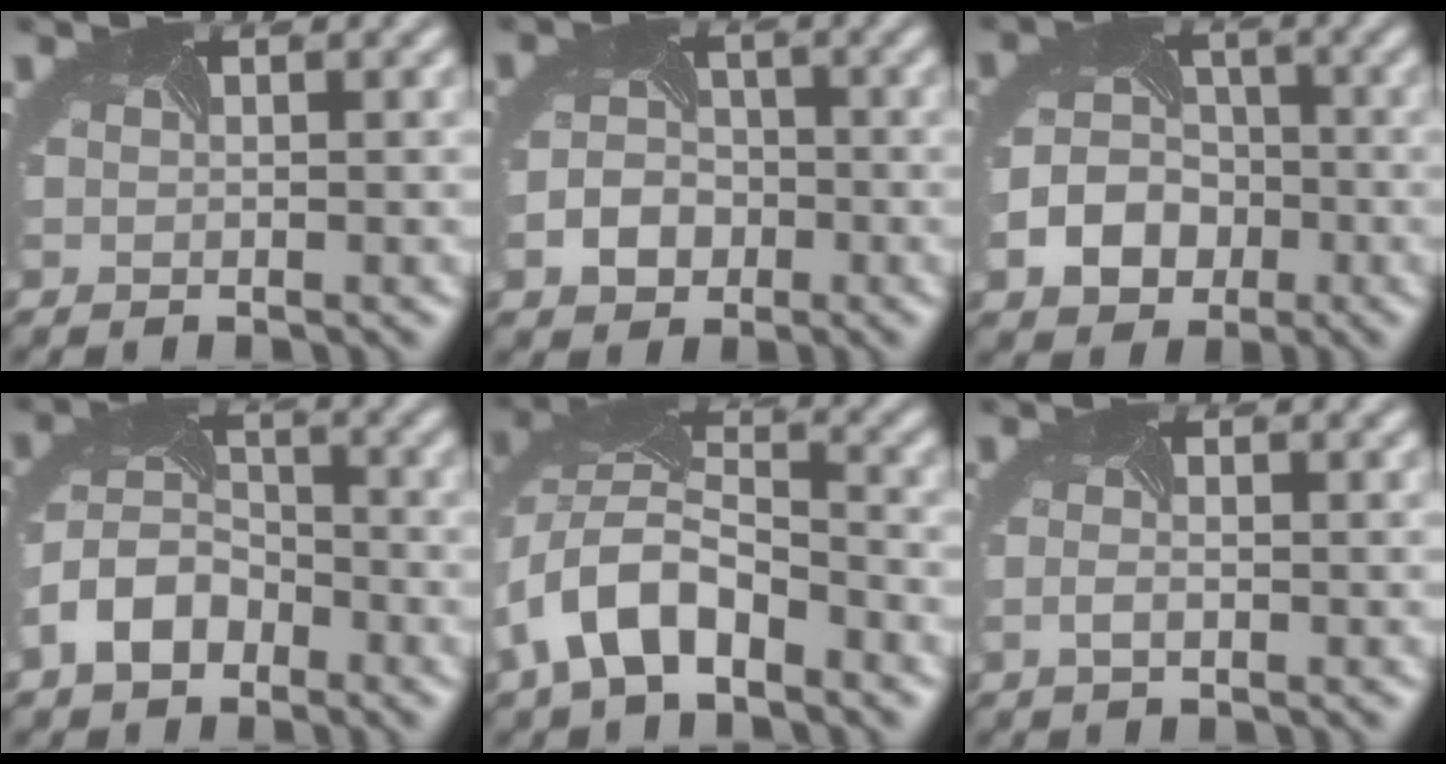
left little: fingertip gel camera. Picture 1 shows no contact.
{"total": 3.0, "force": [-1.3, 2.6, 0.8], "torque": [-0.022, -0.001, -0.031]}
{"total": 5.2, "force": [-2.0, 4.4, 2.0], "torque": [-0.043, -0.002, -0.038]}
{"total": 4.7, "force": [-2.6, 3.4, 2.1], "torque": [-0.050, 0.005, -0.059]}
{"total": 7.1, "force": [-3.7, 4.0, 4.6], "torque": [-0.097, 0.007, -0.079]}
{"total": 0.7, "force": [-0.4, 0.3, 0.4], "torque": [-0.015, 0.000, -0.008]}